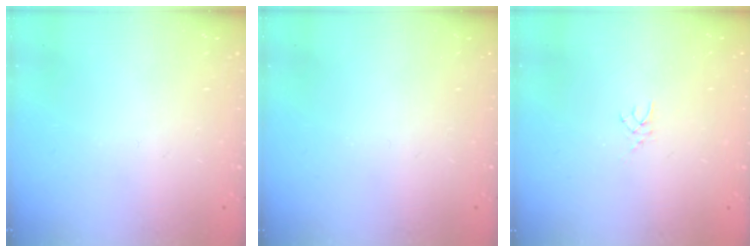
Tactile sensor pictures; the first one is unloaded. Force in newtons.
{"total": 0.0}
{"total": 2.1, "press": 2.1, "slide": 0.3}